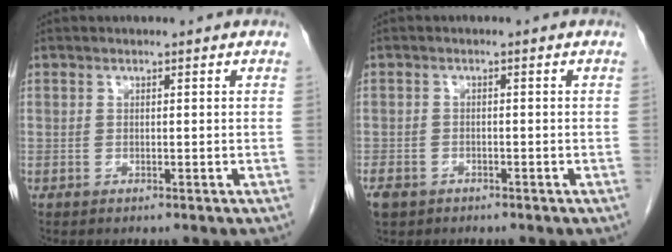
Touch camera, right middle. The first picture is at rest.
{"total": 3.8, "force": [-2.6, 2.4, 1.2], "torque": [-0.024, -0.002, -0.040]}